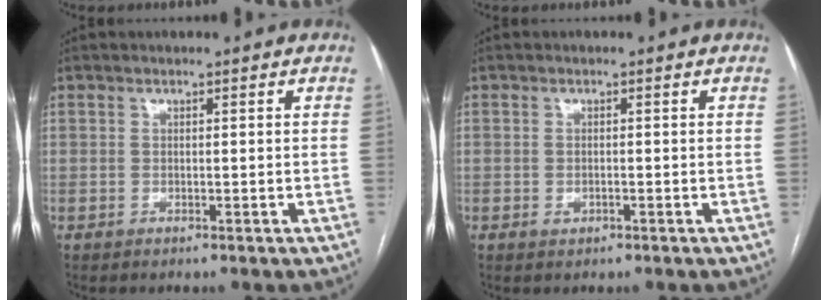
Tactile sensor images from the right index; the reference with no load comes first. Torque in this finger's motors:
{"motor_torque": [-0.10, 0.06, 0.00, 0.03]}